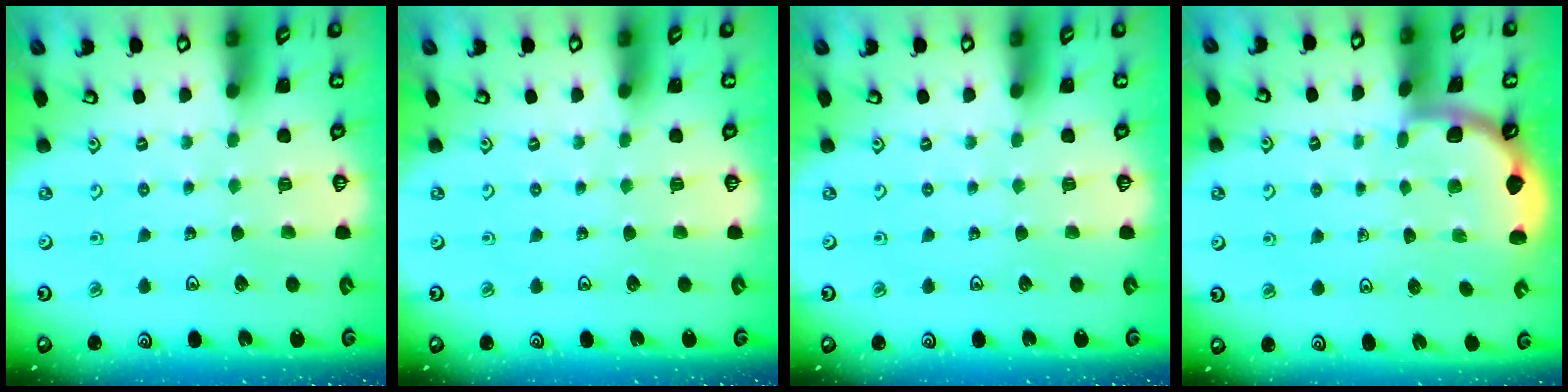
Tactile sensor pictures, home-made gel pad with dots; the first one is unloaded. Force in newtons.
{"total": 0.0}
{"total": 0.0}
{"total": 1.8, "press": 1.8, "slide": 0.0}